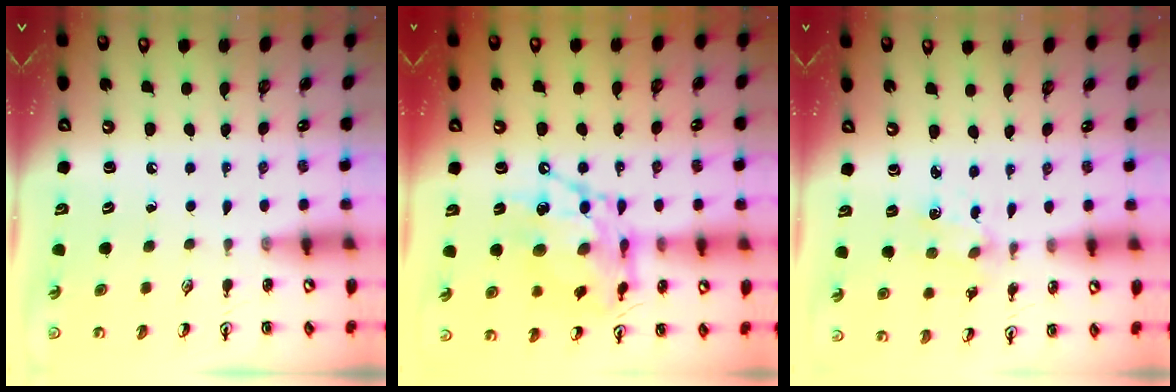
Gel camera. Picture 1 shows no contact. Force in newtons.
{"total": 15.5, "press": 15.5, "slide": 1.2}
{"total": 1.7, "press": 1.7, "slide": 0.3}